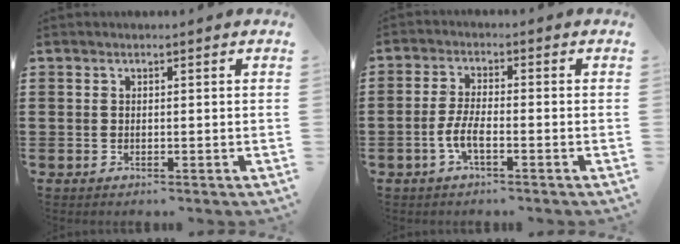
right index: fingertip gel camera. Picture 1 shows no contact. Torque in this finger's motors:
{"motor_torque": [1.50, 0.63, 0.38, 0.14]}